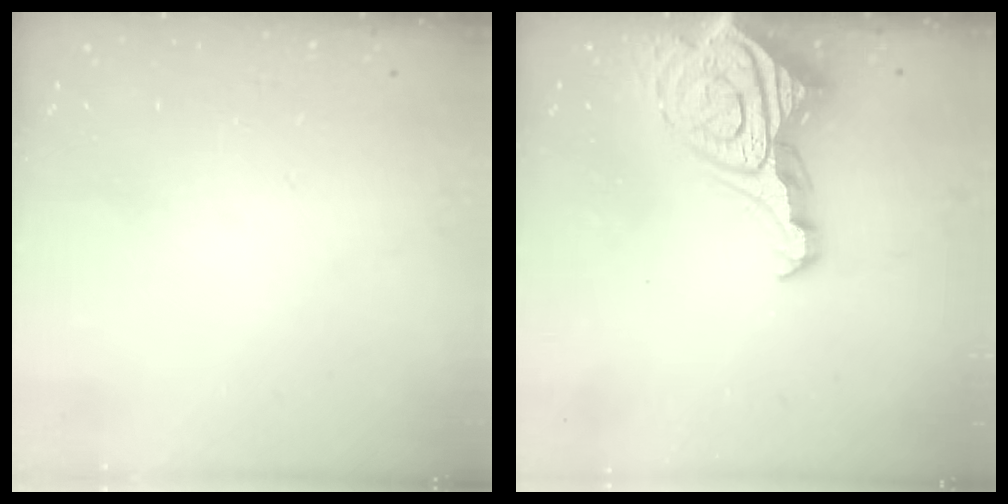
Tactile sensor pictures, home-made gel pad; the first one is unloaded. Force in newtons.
{"total": 18.5, "press": 18.4, "slide": 1.8}